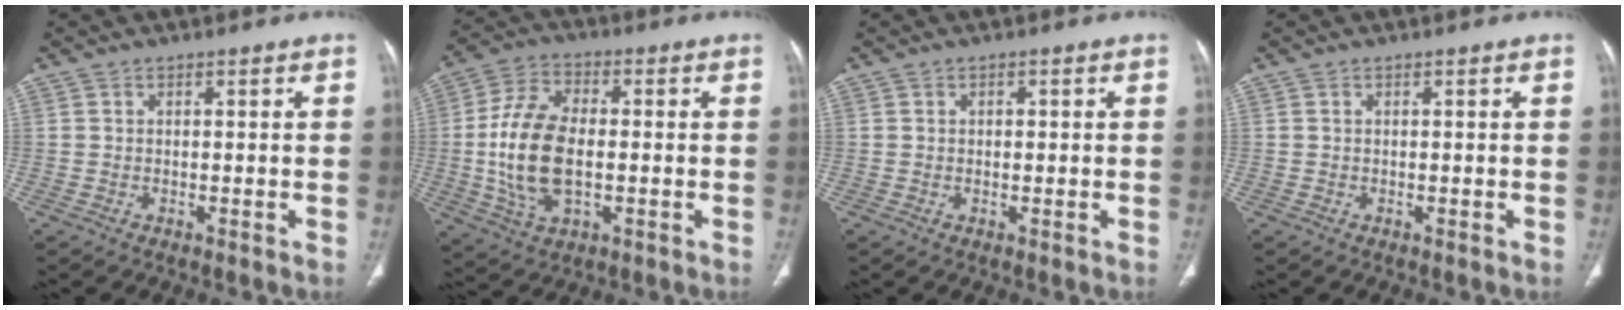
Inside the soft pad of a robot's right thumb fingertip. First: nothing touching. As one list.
[{"total": 14.9, "force": [-1.1, 8.4, 12.2], "torque": [-0.245, 0.009, -0.018]}, {"total": 0.5, "force": [0.1, 0.4, 0.4], "torque": [-0.006, 0.001, 0.001]}, {"total": 0.0}]